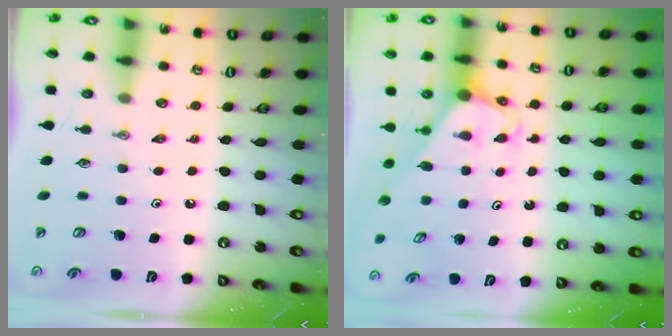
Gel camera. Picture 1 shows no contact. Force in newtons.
{"total": 2.1, "press": 2.1, "slide": 0.1}